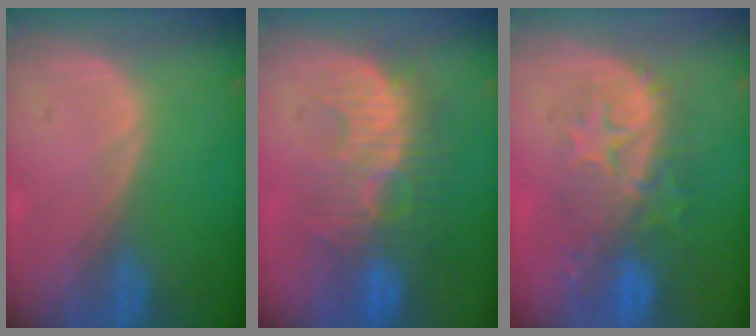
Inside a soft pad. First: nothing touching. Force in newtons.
{"total": 9.6, "press": 9.3, "slide": 2.2}
{"total": 9.7, "press": 9.1, "slide": 3.2}